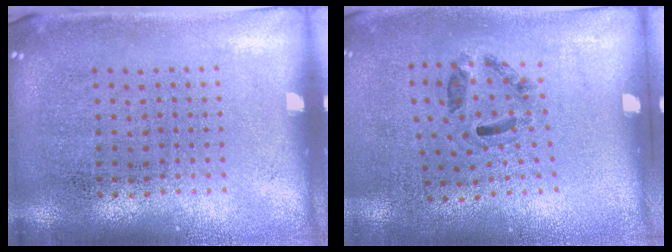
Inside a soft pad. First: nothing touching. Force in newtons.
{"total": 1.3, "press": 0.7, "slide": 1.0}